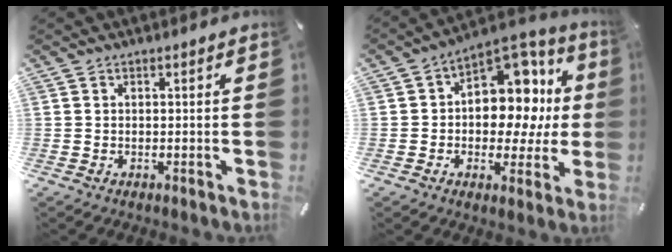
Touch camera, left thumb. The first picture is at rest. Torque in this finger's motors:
{"motor_torque": [2.20, 2.25, 0.44, -0.10, 0.13]}